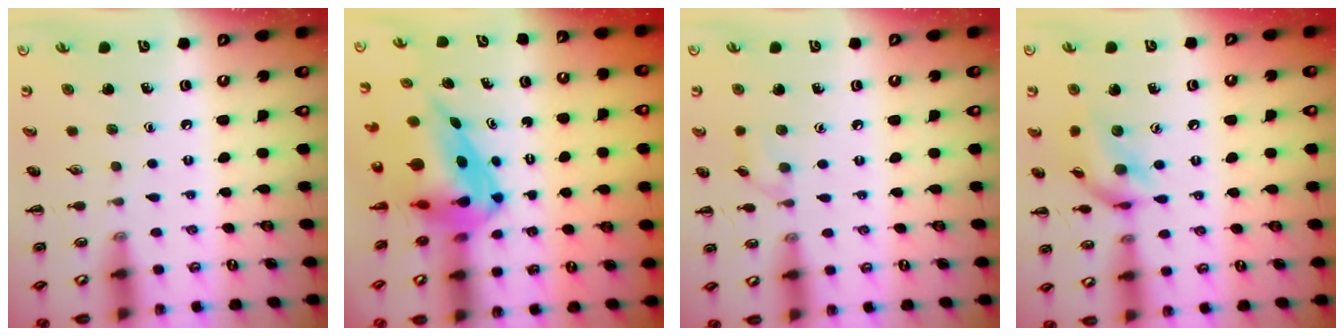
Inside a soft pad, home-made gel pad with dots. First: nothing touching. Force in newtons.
{"total": 8.8, "press": 8.3, "slide": 2.8}
{"total": 6.6, "press": 6.2, "slide": 2.2}
{"total": 12.6, "press": 12.4, "slide": 1.9}